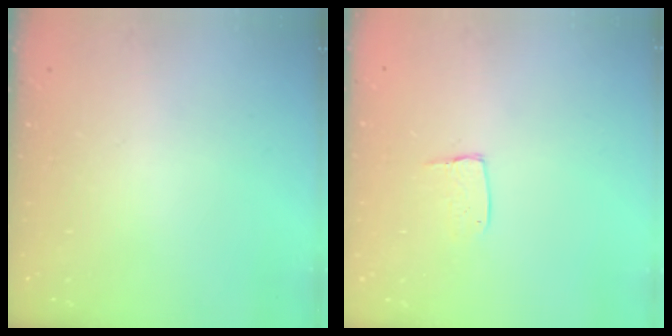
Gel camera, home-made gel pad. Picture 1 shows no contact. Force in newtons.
{"total": 5.2, "press": 5.2, "slide": 0.4}